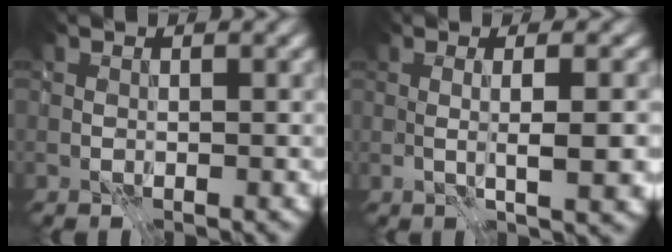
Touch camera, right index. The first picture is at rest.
{"total": 4.5, "force": [-0.1, 1.0, 4.4], "torque": [-0.061, 0.005, 0.001]}